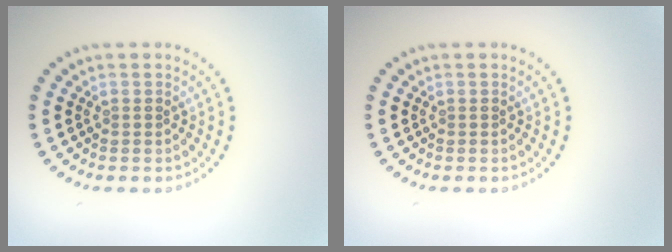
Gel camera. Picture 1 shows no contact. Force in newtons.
{"total": 0.0}